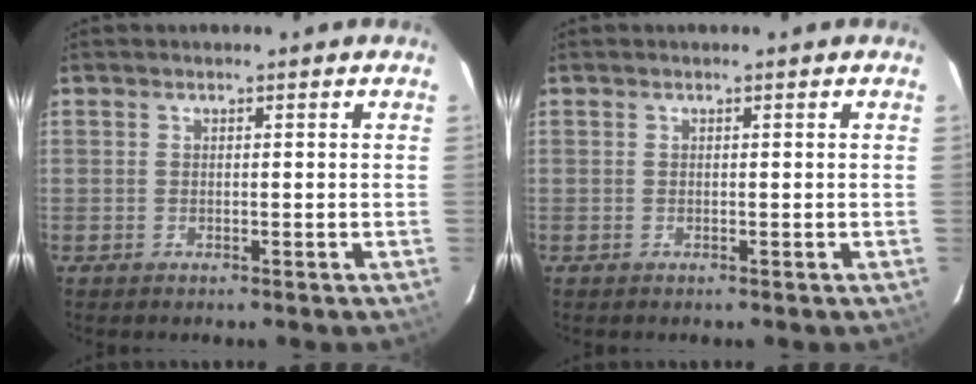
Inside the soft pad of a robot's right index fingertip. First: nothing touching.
{"total": 0.0}